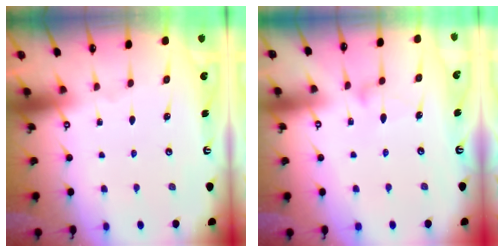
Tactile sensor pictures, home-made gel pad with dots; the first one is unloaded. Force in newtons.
{"total": 6.9, "press": 6.9, "slide": 0.4}